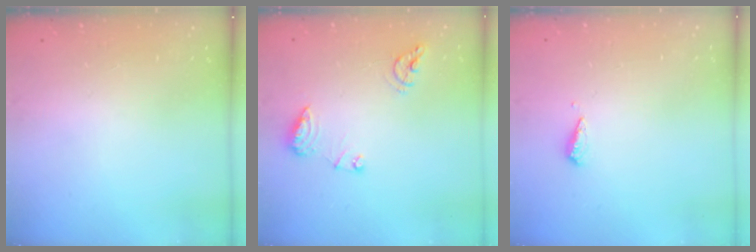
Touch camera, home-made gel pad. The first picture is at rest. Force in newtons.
{"total": 8.9, "press": 8.9, "slide": 1.0}
{"total": 3.0, "press": 3.0, "slide": 0.2}